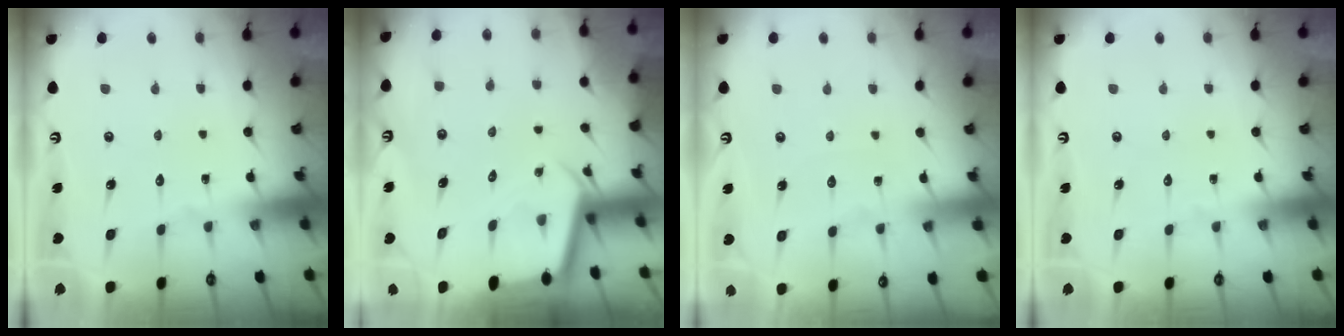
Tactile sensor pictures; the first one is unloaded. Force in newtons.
{"total": 2.3, "press": 2.3, "slide": 0.1}
{"total": 2.6, "press": 2.6, "slide": 0.4}
{"total": 0.0}